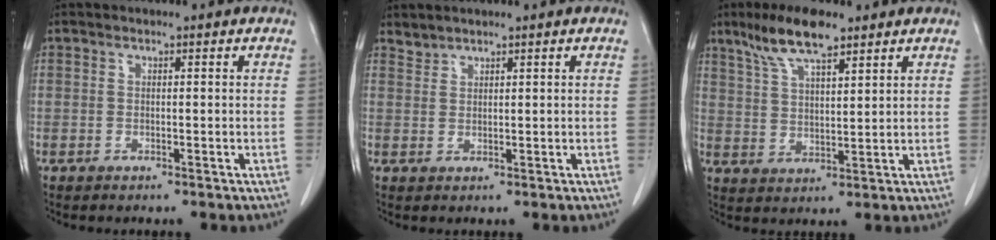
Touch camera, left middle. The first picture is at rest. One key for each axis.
{"total": 1.3, "fx": 1.3, "fy": 0.1, "fz": -0.2, "tx": 0.002, "ty": 0.002, "tz": 0.028}
{"total": 8.9, "fx": 6.4, "fy": 2.0, "fz": 5.8, "tx": -0.118, "ty": 0.012, "tz": 0.121}